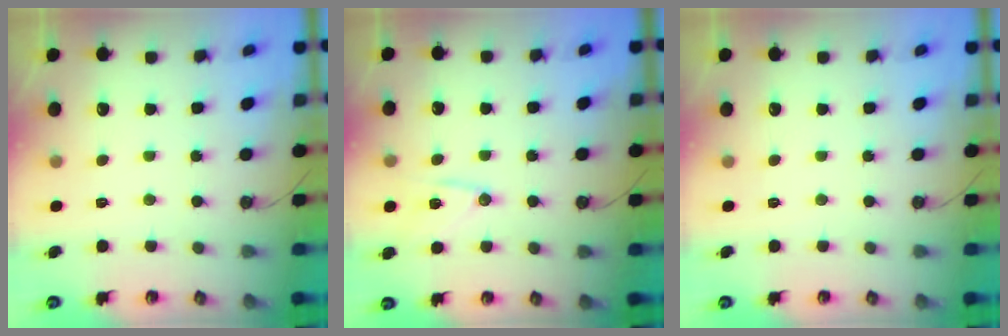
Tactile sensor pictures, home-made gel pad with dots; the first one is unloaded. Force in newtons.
{"total": 11.7, "press": 11.6, "slide": 0.6}
{"total": 0.0}